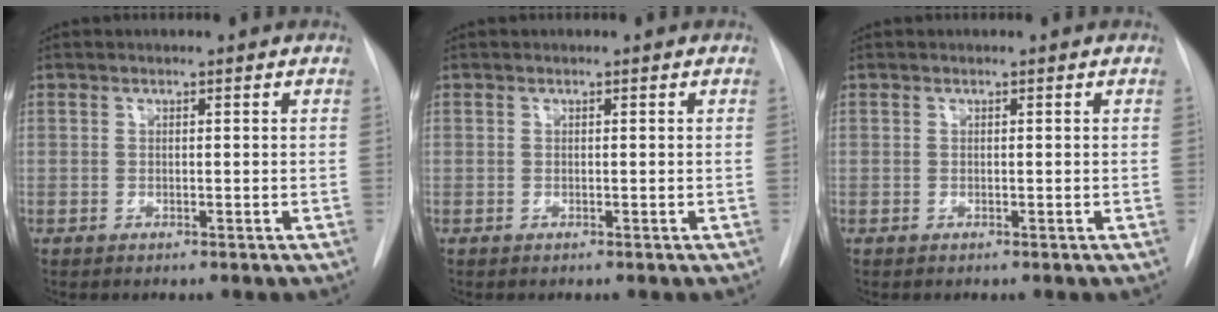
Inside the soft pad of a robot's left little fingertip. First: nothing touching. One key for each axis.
{"total": 0.0}
{"total": 0.0}